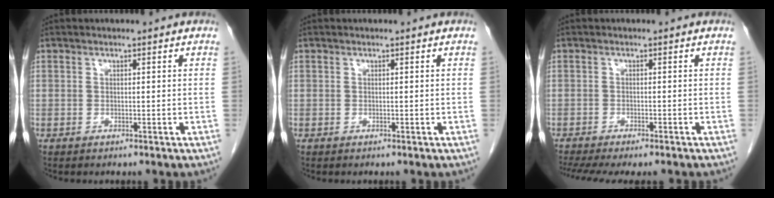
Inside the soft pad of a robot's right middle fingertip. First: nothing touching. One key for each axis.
{"total": 0.0}
{"total": 10.2, "fx": -8.5, "fy": 1.9, "fz": 5.2, "tx": -0.080, "ty": -0.006, "tz": -0.122}